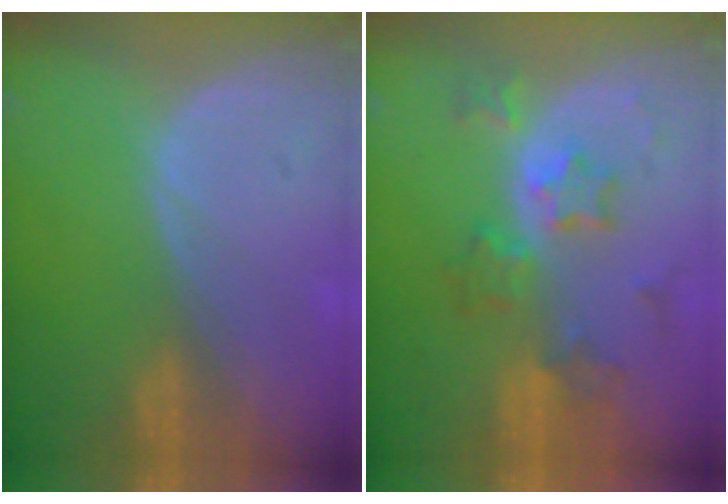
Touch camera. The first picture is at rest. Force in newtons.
{"total": 6.8, "press": 6.8, "slide": 0.2}